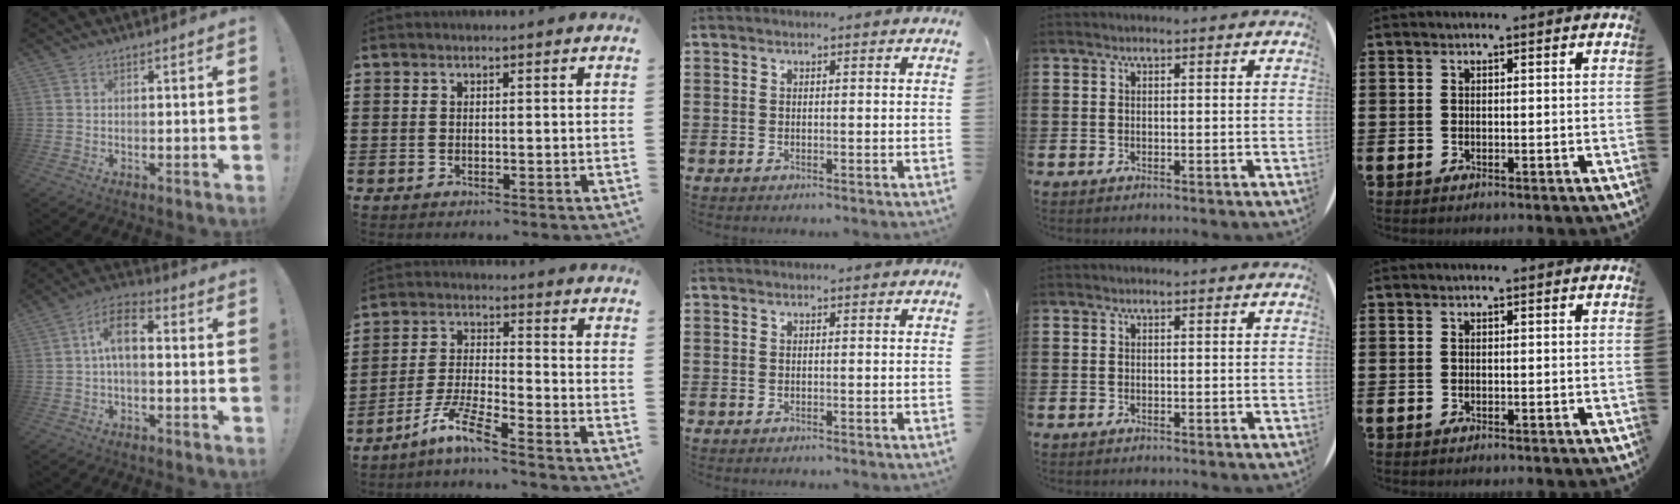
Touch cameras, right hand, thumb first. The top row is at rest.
{"thumb": {"total": 8.9, "force": [0.4, 4.4, 7.7], "torque": [-0.139, 0.014, 0.012]}, "index": {"total": 7.0, "force": [-5.7, 0.1, 4.0], "torque": [-0.100, -0.012, -0.115]}}